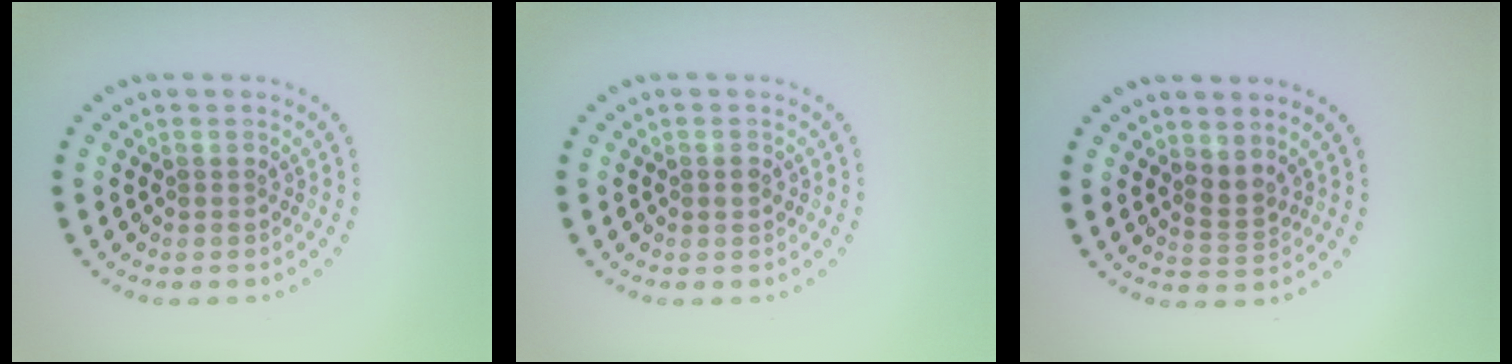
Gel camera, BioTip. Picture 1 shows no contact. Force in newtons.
{"total": 1.1, "press": 1.1, "slide": 0.2}
{"total": 1.8, "press": 1.4, "slide": 1.1}